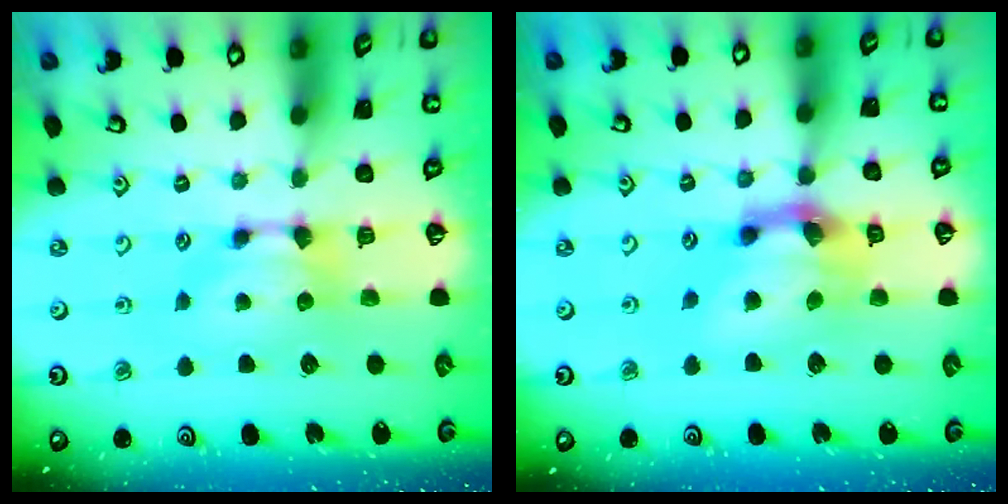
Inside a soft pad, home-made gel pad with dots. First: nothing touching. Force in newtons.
{"total": 5.3, "press": 4.9, "slide": 2.0}